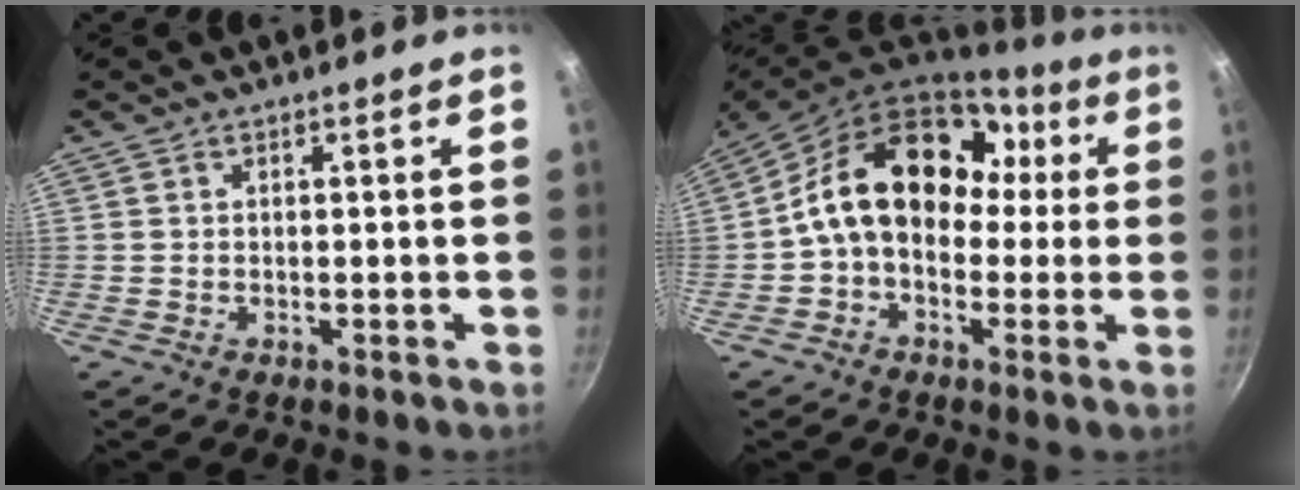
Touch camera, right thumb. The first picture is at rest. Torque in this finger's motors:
{"motor_torque": [-0.79, 2.04, 1.27, -0.90, 0.23]}